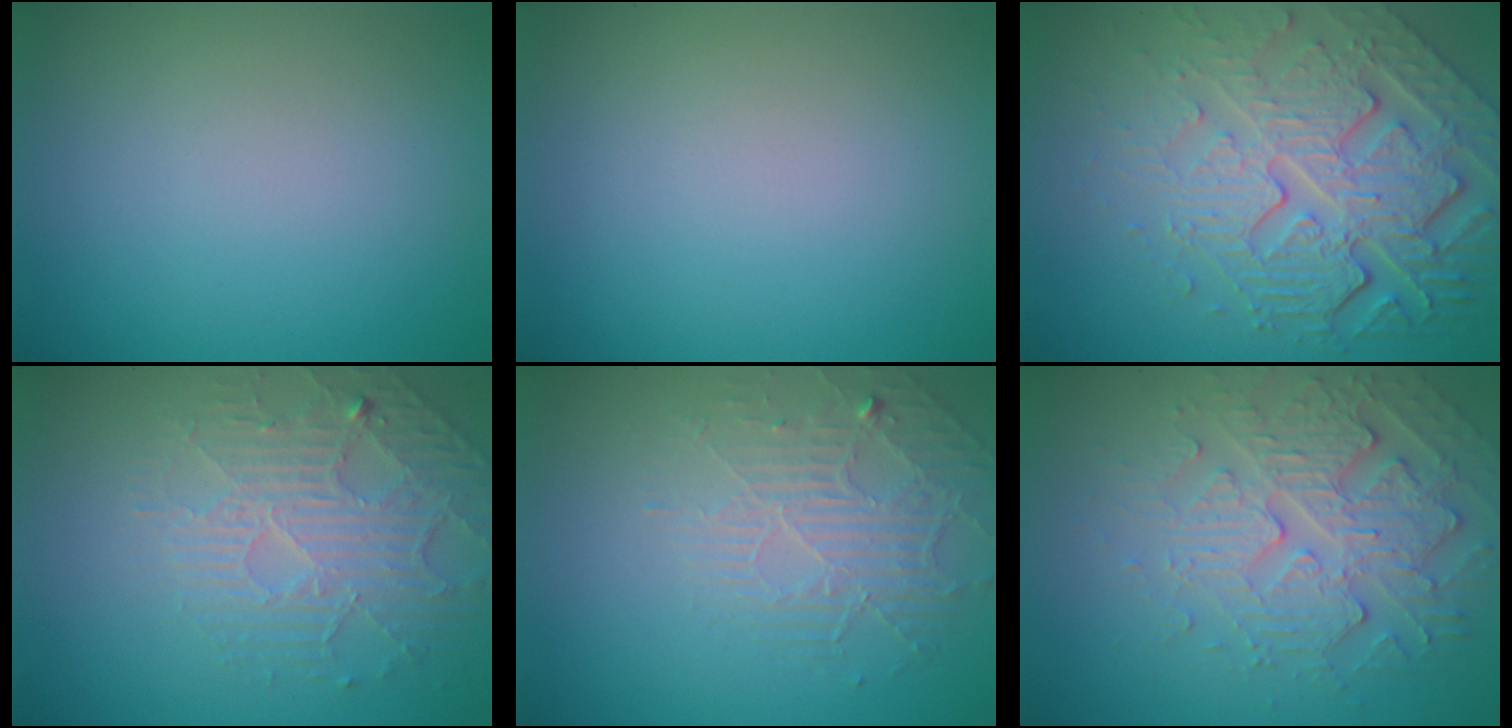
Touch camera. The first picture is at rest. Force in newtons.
{"total": 0.0}
{"total": 8.5, "press": 5.8, "slide": 6.2}
{"total": 4.7, "press": 3.4, "slide": 3.2}
{"total": 2.3, "press": 1.7, "slide": 1.6}
{"total": 4.7, "press": 4.2, "slide": 2.3}